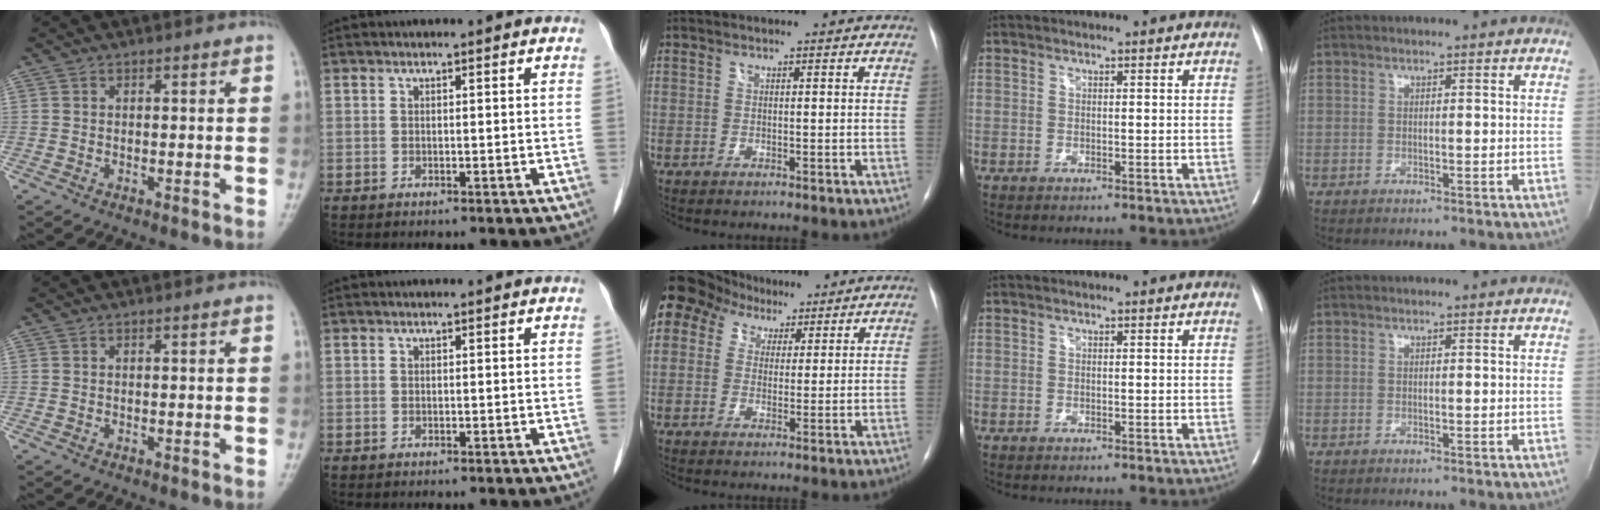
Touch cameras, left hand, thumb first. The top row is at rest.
{"middle": {"total": 18.9, "force": [10.8, 13.3, 8.0], "torque": [-0.233, 0.091, 0.203]}}